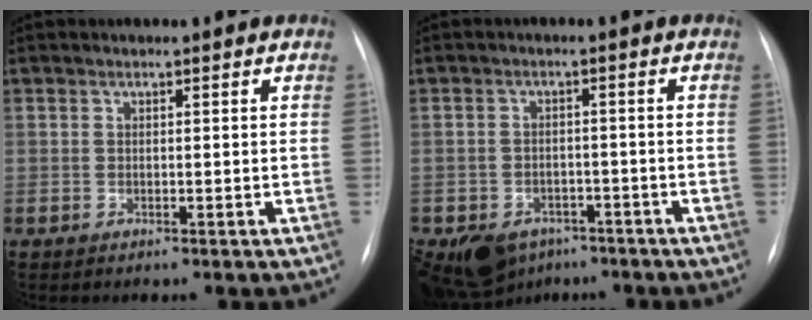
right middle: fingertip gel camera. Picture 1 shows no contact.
{"total": 12.0, "force": [-7.4, 8.4, 4.3], "torque": [-0.103, 0.002, -0.096]}